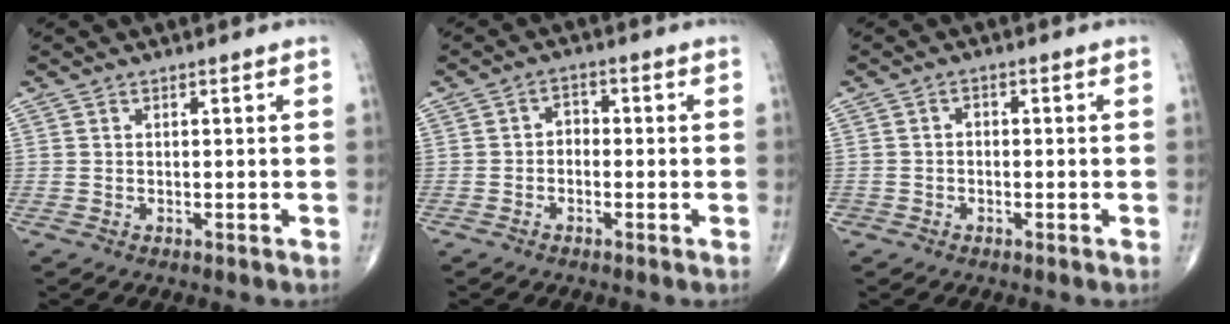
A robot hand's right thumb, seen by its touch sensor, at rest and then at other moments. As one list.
[{"total": 2.5, "force": [-0.6, 2.0, 1.5], "torque": [-0.008, 0.015, -0.021]}, {"total": 1.8, "force": [-0.6, 1.6, 0.5], "torque": [0.004, 0.011, -0.015]}]